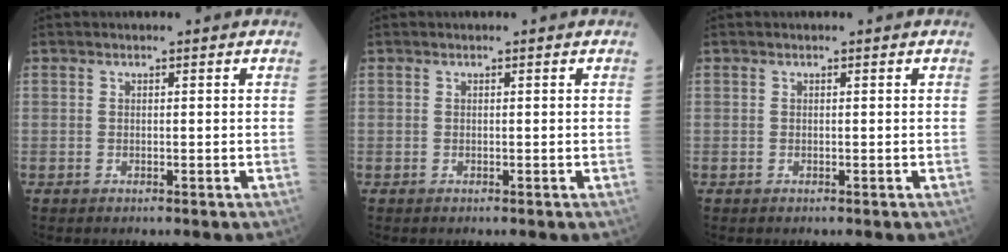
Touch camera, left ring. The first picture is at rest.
{"total": 0.0}
{"total": 0.0}